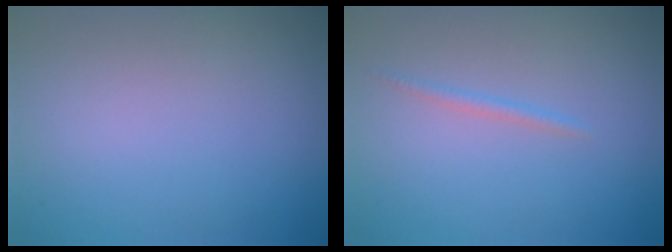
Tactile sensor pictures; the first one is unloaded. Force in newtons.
{"total": 0.8, "press": 0.8, "slide": 0.0}